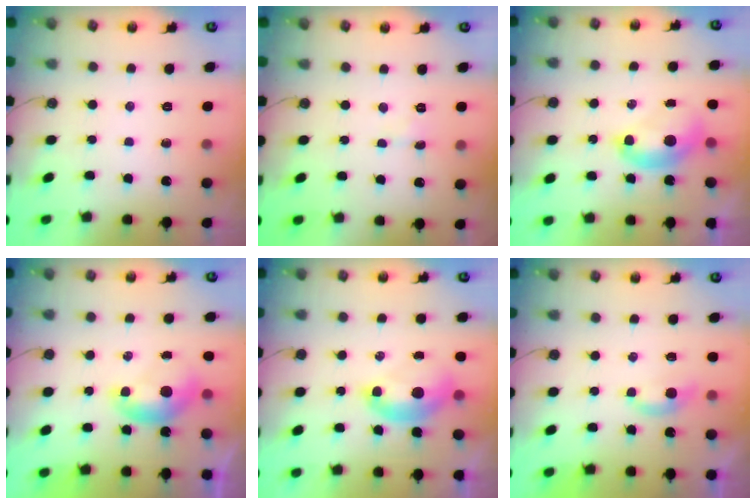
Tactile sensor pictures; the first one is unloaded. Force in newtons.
{"total": 0.5, "press": 0.5, "slide": 0.2}
{"total": 2.7, "press": 2.7, "slide": 0.1}
{"total": 0.0}
{"total": 2.7, "press": 2.6, "slide": 0.6}
{"total": 3.3, "press": 3.3, "slide": 0.4}